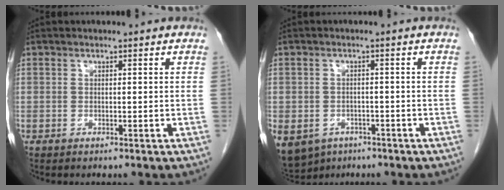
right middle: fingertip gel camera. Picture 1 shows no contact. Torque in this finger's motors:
{"motor_torque": [1.03, -1.11, 1.05, 0.21]}